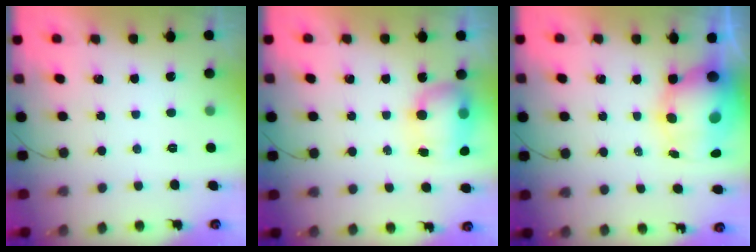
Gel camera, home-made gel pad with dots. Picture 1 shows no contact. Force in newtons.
{"total": 10.7, "press": 9.1, "slide": 5.6}
{"total": 10.6, "press": 10.2, "slide": 2.9}